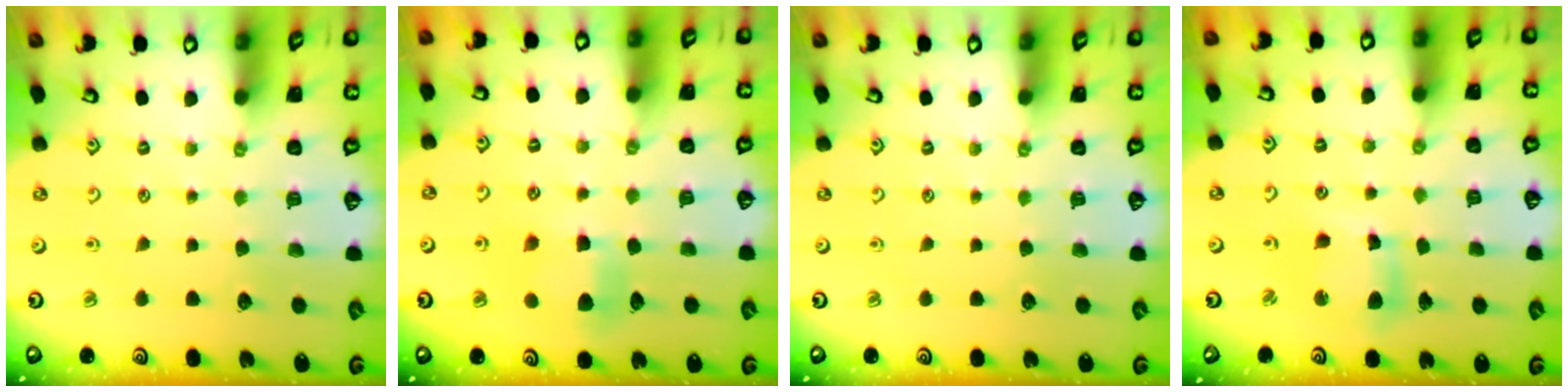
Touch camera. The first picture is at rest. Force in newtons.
{"total": 7.7, "press": 7.7, "slide": 0.3}
{"total": 0.0}
{"total": 8.5, "press": 8.3, "slide": 1.4}